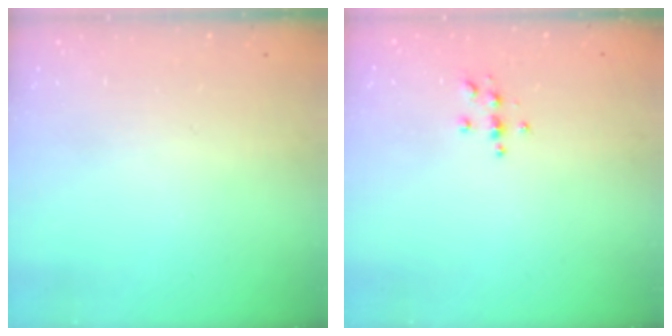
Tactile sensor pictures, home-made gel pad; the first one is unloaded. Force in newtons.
{"total": 3.9, "press": 3.9, "slide": 0.5}